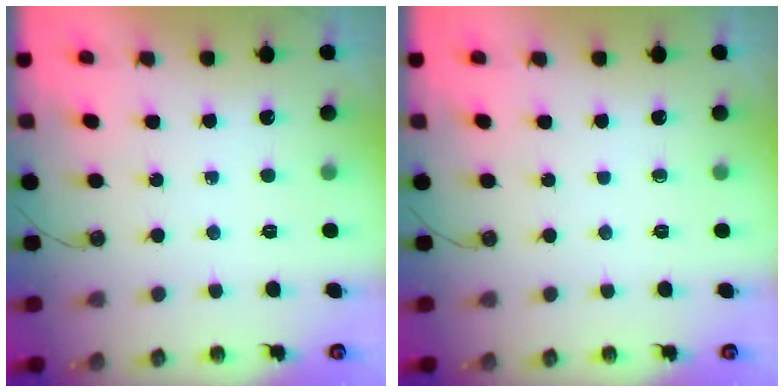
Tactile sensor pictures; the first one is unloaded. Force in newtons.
{"total": 0.0}